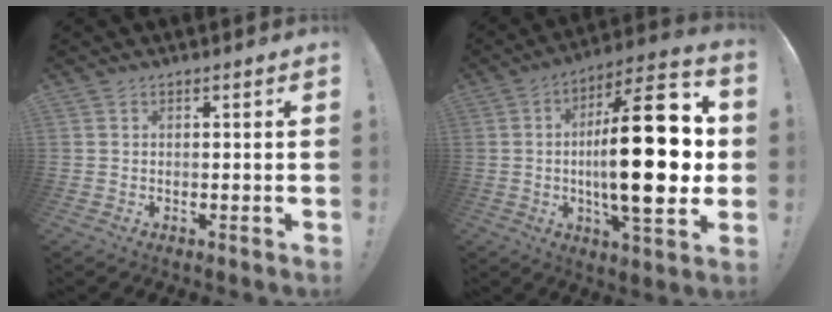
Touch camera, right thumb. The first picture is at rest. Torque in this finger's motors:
{"motor_torque": [2.21, 2.80, 2.46, -0.30, 0.27]}